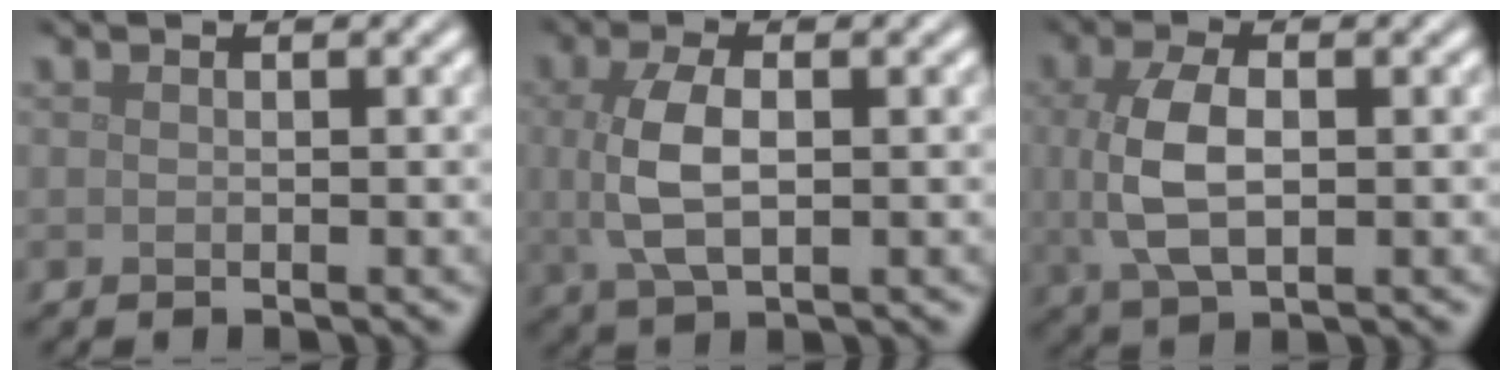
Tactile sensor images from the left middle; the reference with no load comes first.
{"total": 4.6, "force": [0.3, 2.1, 4.1], "torque": [-0.097, 0.003, 0.007]}
{"total": 5.3, "force": [0.3, 2.7, 4.5], "torque": [-0.110, 0.002, 0.008]}